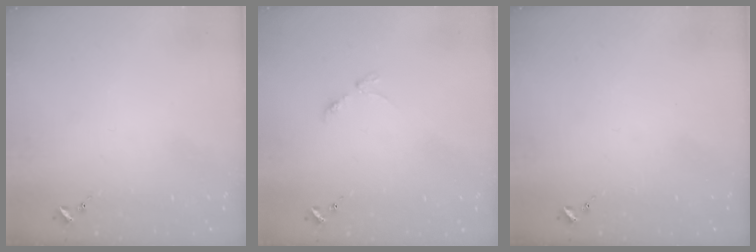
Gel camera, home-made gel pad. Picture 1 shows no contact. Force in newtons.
{"total": 2.8, "press": 2.8, "slide": 0.5}
{"total": 0.0}